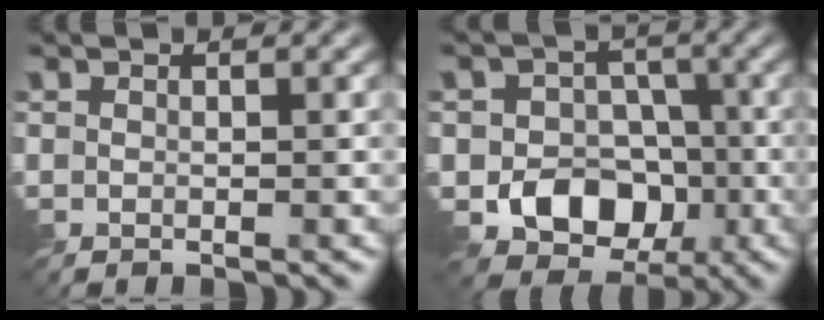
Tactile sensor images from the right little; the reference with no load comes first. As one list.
[{"total": 7.3, "force": [-2.4, 6.2, 3.1], "torque": [-0.030, 0.002, -0.067]}]